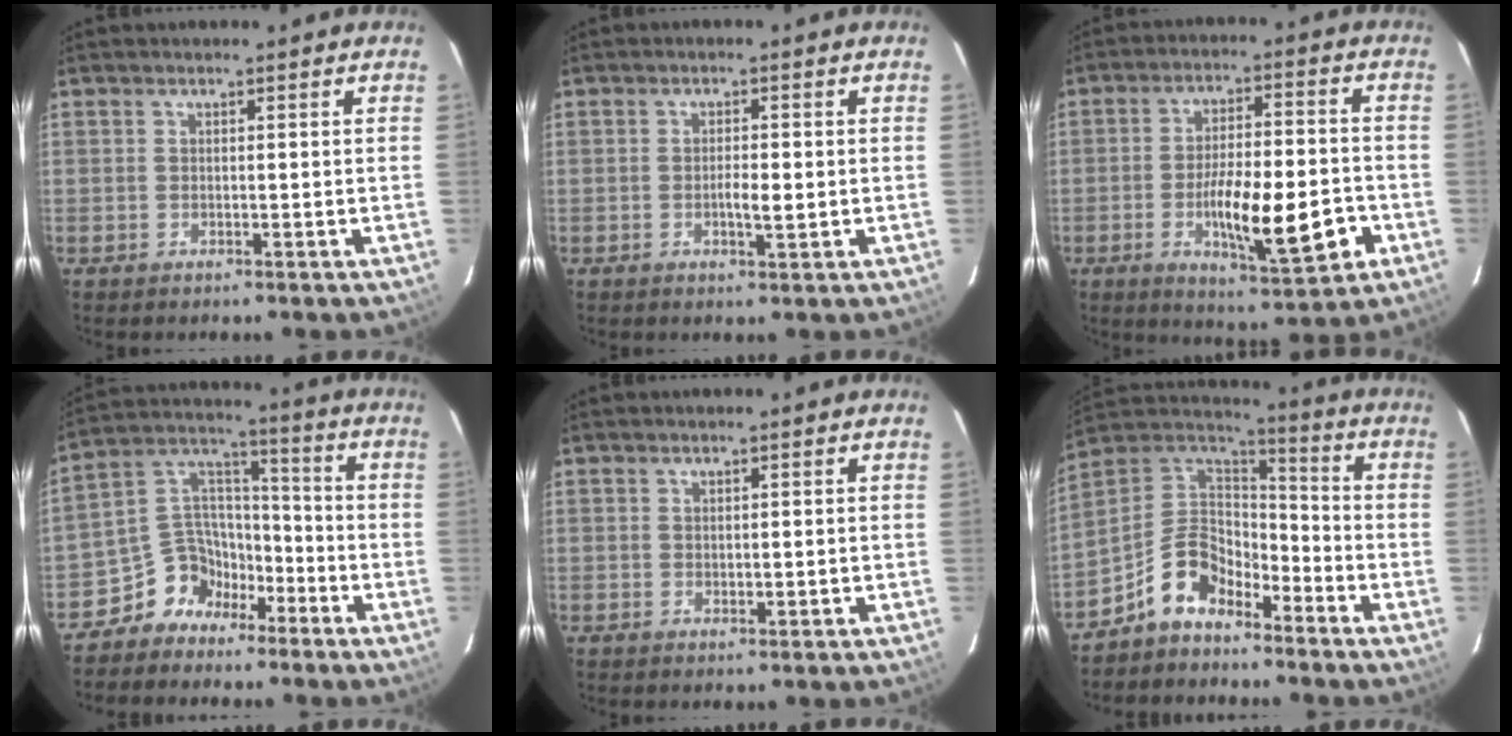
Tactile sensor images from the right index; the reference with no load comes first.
{"total": 3.0, "force": [-0.4, 0.9, 2.9], "torque": [-0.055, 0.001, -0.005]}
{"total": 14.9, "force": [-4.7, 3.6, 13.7], "torque": [-0.220, -0.001, -0.069]}
{"total": 9.5, "force": [-6.4, 6.6, 2.2], "torque": [-0.051, 0.053, -0.120]}
{"total": 1.1, "force": [0.0, 0.7, 0.8], "torque": [-0.018, -0.002, 0.002]}
{"total": 10.7, "force": [-7.3, 5.9, 5.2], "torque": [-0.117, 0.039, -0.143]}